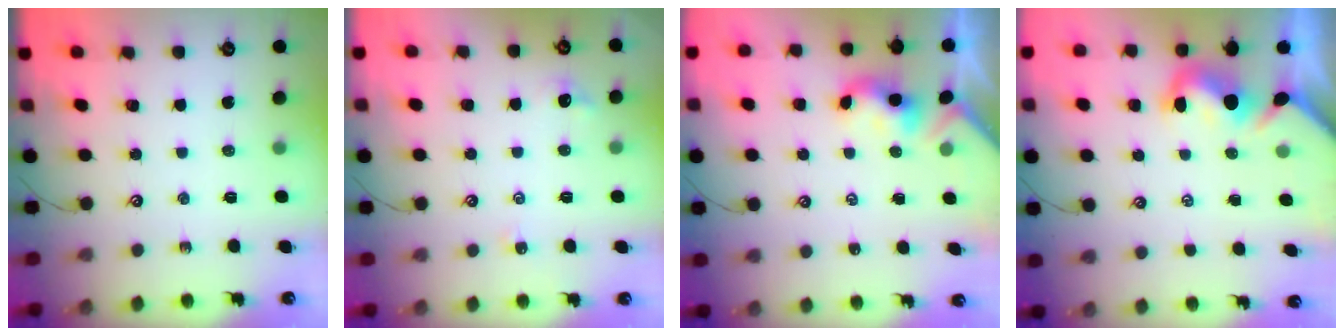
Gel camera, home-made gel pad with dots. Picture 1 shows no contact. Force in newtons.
{"total": 1.6, "press": 1.5, "slide": 0.5}
{"total": 2.4, "press": 2.3, "slide": 0.2}
{"total": 1.5, "press": 1.2, "slide": 0.9}